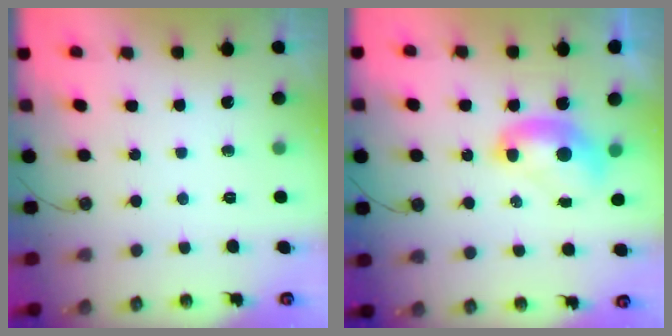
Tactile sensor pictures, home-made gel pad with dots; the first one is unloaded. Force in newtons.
{"total": 2.0, "press": 2.0, "slide": 0.2}